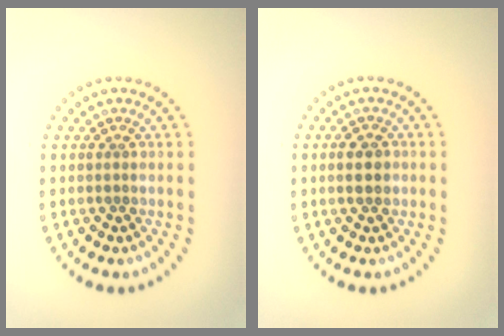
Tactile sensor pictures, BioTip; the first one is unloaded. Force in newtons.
{"total": 1.9, "press": 1.9, "slide": 0.2}